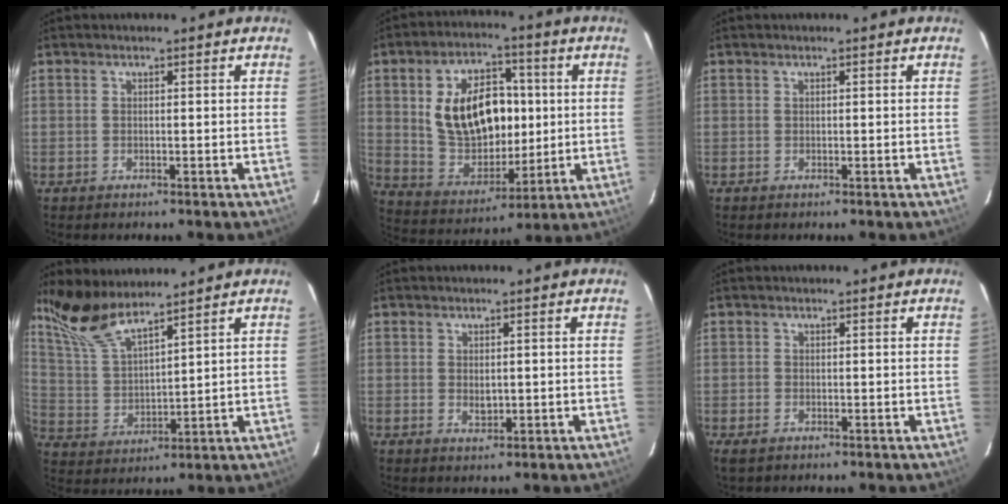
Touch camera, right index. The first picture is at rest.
{"total": 17.2, "force": [2.6, 11.2, 12.8], "torque": [-0.248, 0.014, 0.068]}
{"total": 0.0}
{"total": 10.4, "force": [8.8, 2.3, 5.0], "torque": [-0.110, 0.006, 0.185]}
{"total": 2.4, "force": [-0.2, 1.6, 1.8], "torque": [-0.029, -0.003, 0.000]}
{"total": 1.9, "force": [-1.1, 1.2, 1.0], "torque": [-0.021, -0.007, -0.021]}